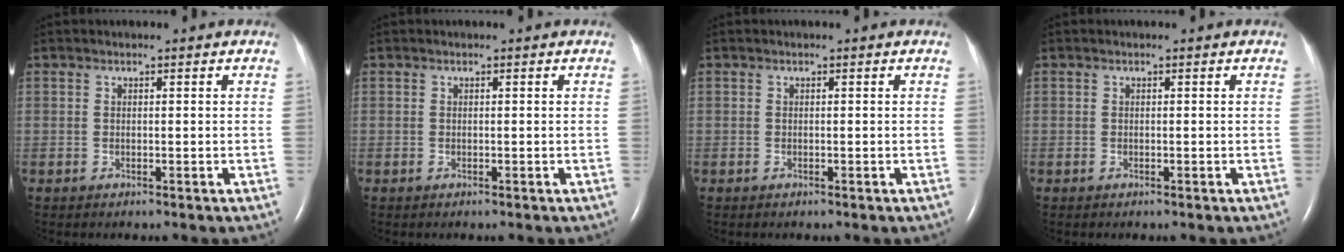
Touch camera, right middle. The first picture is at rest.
{"total": 0.0}
{"total": 0.0}
{"total": 0.0}